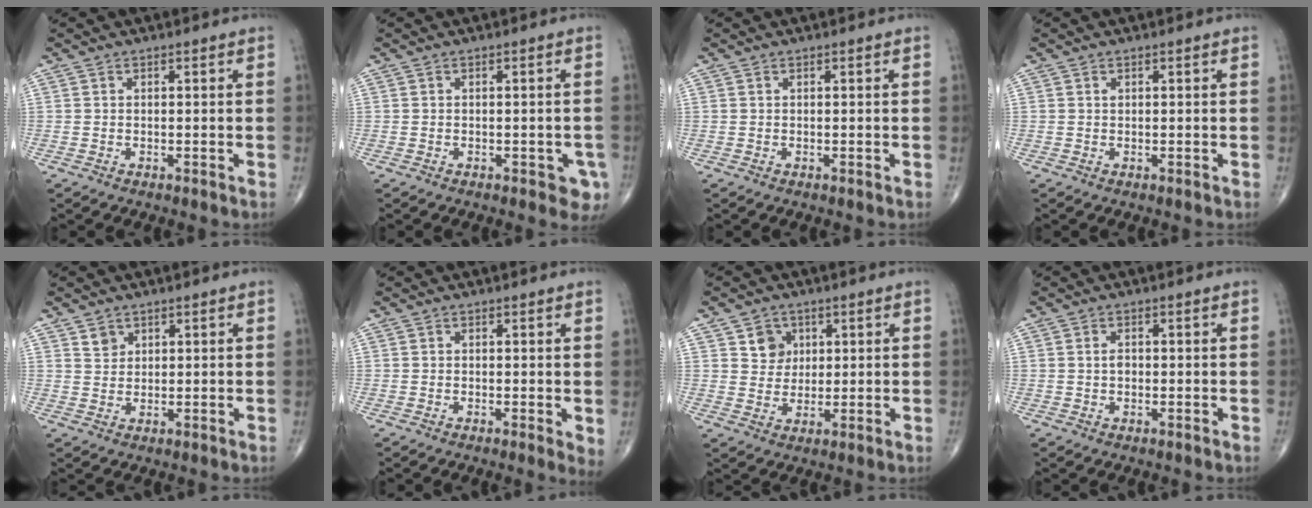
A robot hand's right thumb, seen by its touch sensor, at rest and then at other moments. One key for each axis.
{"total": 3.8, "fx": -1.6, "fy": 1.9, "fz": 2.8, "tx": -0.013, "ty": 0.003, "tz": -0.017}
{"total": 0.0}
{"total": 0.5, "fx": 0.3, "fy": 0.3, "fz": 0.3, "tx": -0.004, "ty": 0.002, "tz": 0.006}
{"total": 2.4, "fx": 1.5, "fy": 1.8, "fz": 0.6, "tx": 0.003, "ty": -0.011, "tz": 0.026}
{"total": 2.4, "fx": -0.1, "fy": 0.8, "fz": 2.3, "tx": -0.032, "ty": -0.009, "tz": -0.006}
{"total": 5.1, "fx": 2.1, "fy": 4.4, "fz": 1.5, "tx": 0.000, "ty": -0.008, "tz": 0.036}
{"total": 1.7, "fx": 0.1, "fy": 1.1, "fz": 1.2, "tx": -0.020, "ty": 0.002, "tz": 0.001}